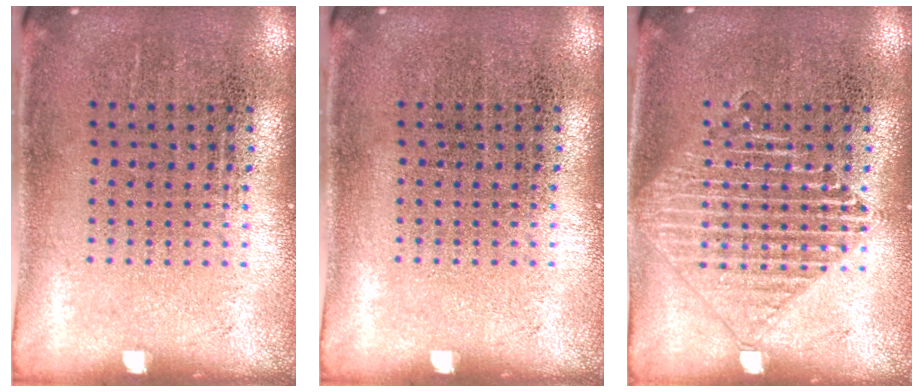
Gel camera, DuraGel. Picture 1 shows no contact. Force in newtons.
{"total": 0.0}
{"total": 2.3, "press": 2.3, "slide": 0.3}